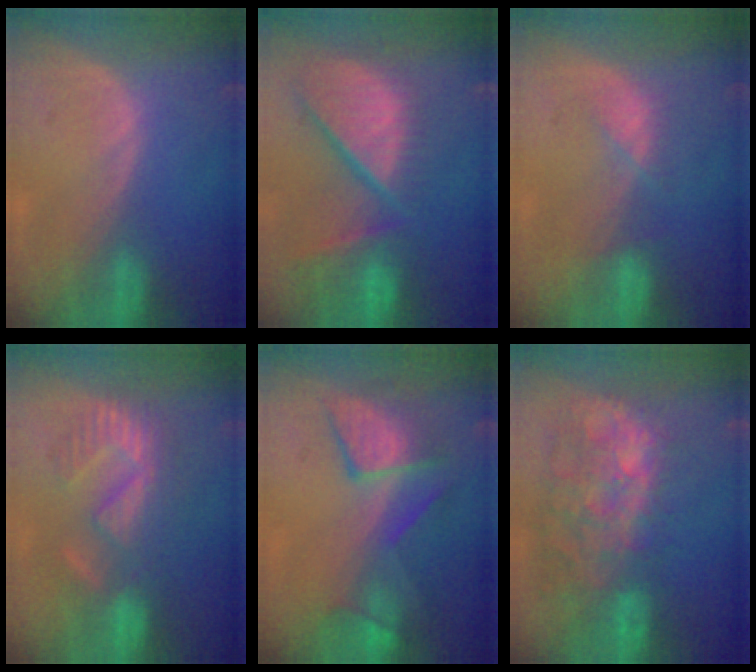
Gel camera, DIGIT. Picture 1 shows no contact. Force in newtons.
{"total": 13.2, "press": 11.0, "slide": 7.3}
{"total": 2.9, "press": 2.9, "slide": 0.7}
{"total": 8.7, "press": 8.5, "slide": 1.6}
{"total": 8.4, "press": 8.1, "slide": 2.2}
{"total": 12.0, "press": 11.1, "slide": 4.7}